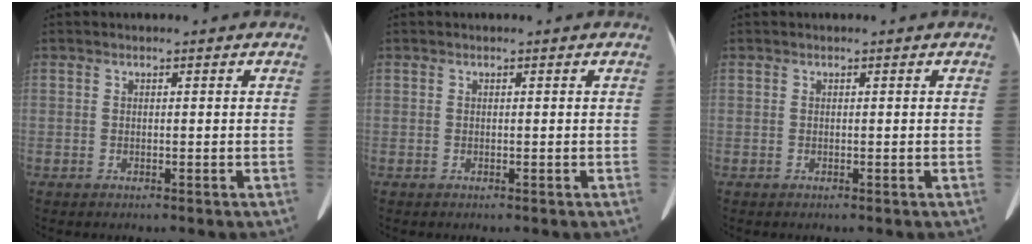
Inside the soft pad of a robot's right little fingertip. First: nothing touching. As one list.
[{"total": 0.0}, {"total": 0.0}]